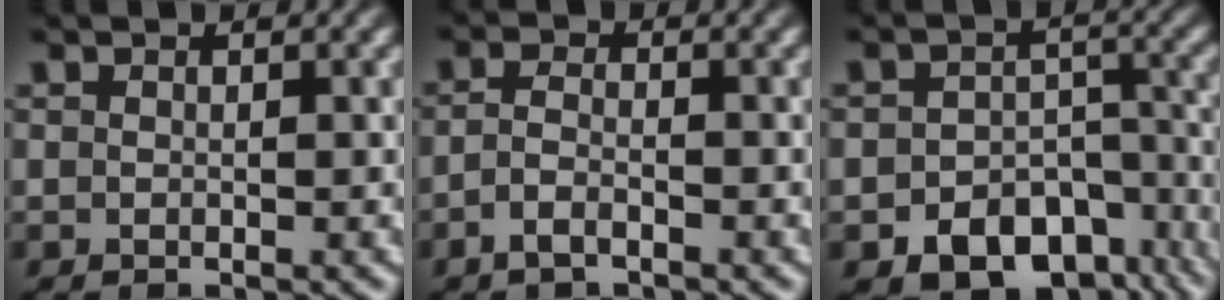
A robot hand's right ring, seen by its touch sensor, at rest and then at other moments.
{"total": 1.9, "force": [-1.3, 0.8, 1.2], "torque": [-0.022, -0.008, -0.018]}
{"total": 10.7, "force": [-7.5, 6.4, 3.9], "torque": [-0.037, -0.024, -0.108]}